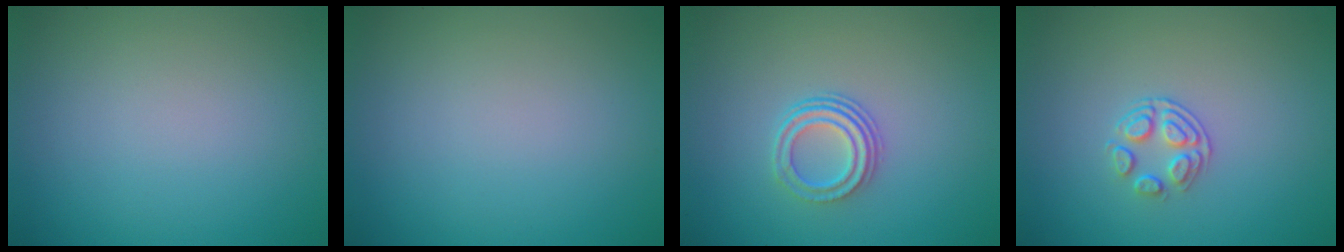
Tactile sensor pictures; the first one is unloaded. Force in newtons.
{"total": 0.0}
{"total": 2.9, "press": 2.2, "slide": 1.9}
{"total": 2.1, "press": 1.4, "slide": 1.5}